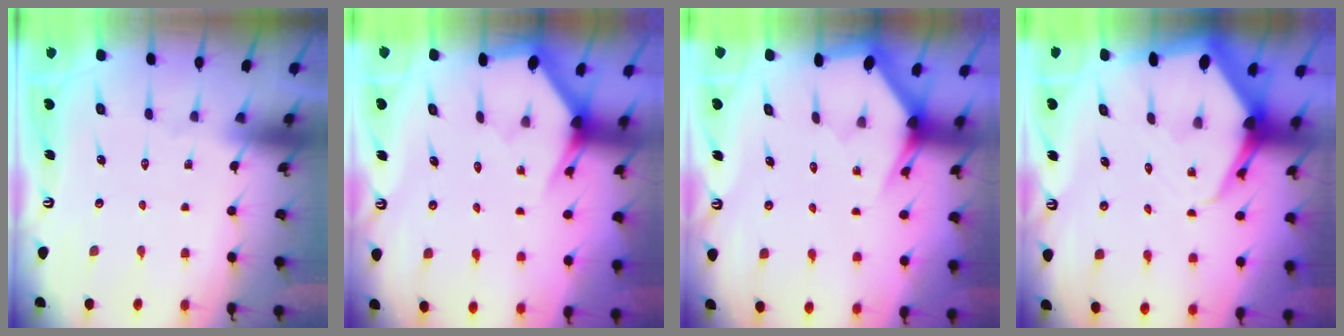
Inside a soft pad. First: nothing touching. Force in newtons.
{"total": 2.9, "press": 2.9, "slide": 0.1}
{"total": 3.1, "press": 3.1, "slide": 0.0}
{"total": 6.4, "press": 6.4, "slide": 0.7}